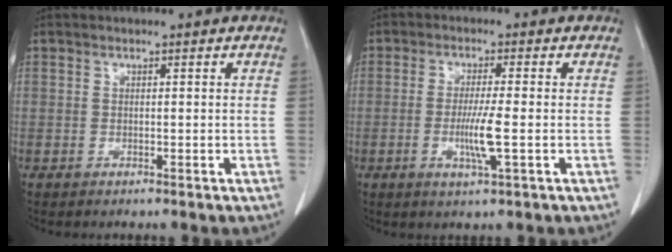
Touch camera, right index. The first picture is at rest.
{"total": 5.2, "force": [-1.1, -0.2, 5.1], "torque": [-0.097, -0.011, -0.018]}